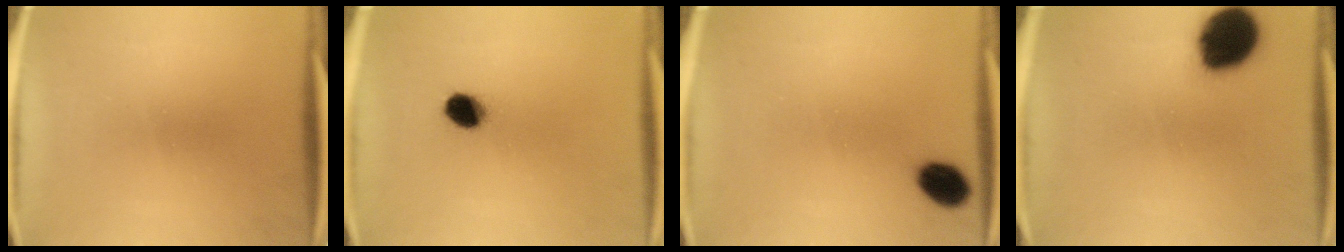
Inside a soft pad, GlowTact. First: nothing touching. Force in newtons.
{"total": 5.5}
{"total": 5.9}
{"total": 15.9}